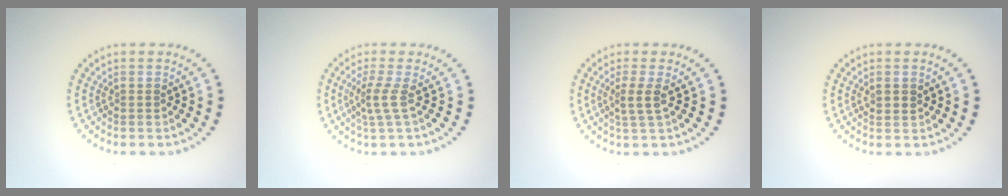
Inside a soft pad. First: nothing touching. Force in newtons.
{"total": 2.1, "press": 1.4, "slide": 1.5}
{"total": 1.7, "press": 1.3, "slide": 1.1}
{"total": 1.0, "press": 1.0, "slide": 0.4}